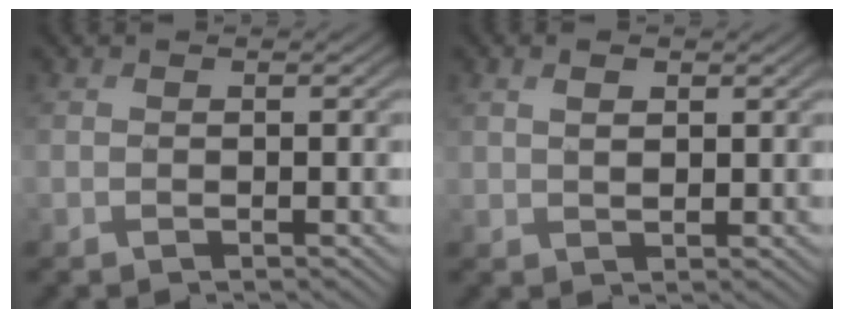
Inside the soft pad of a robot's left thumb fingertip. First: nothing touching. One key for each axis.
{"total": 2.1, "fx": 1.0, "fy": 1.2, "fz": 1.5, "tx": -0.031, "ty": 0.000, "tz": 0.020}